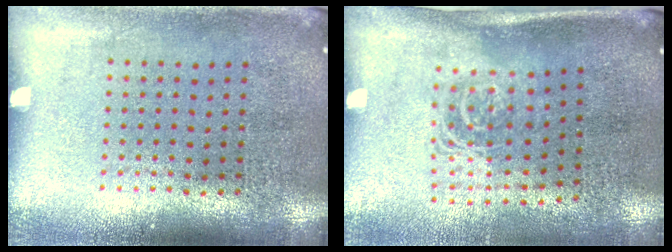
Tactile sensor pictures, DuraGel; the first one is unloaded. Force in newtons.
{"total": 1.5, "press": 1.1, "slide": 1.0}